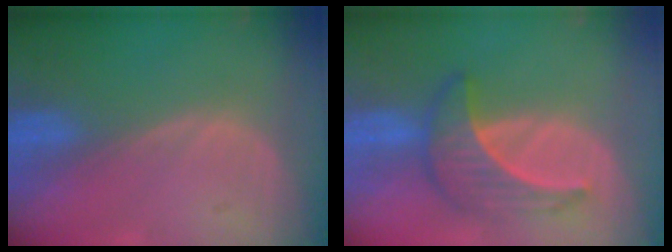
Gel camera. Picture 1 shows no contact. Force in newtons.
{"total": 6.4, "press": 6.2, "slide": 1.4}